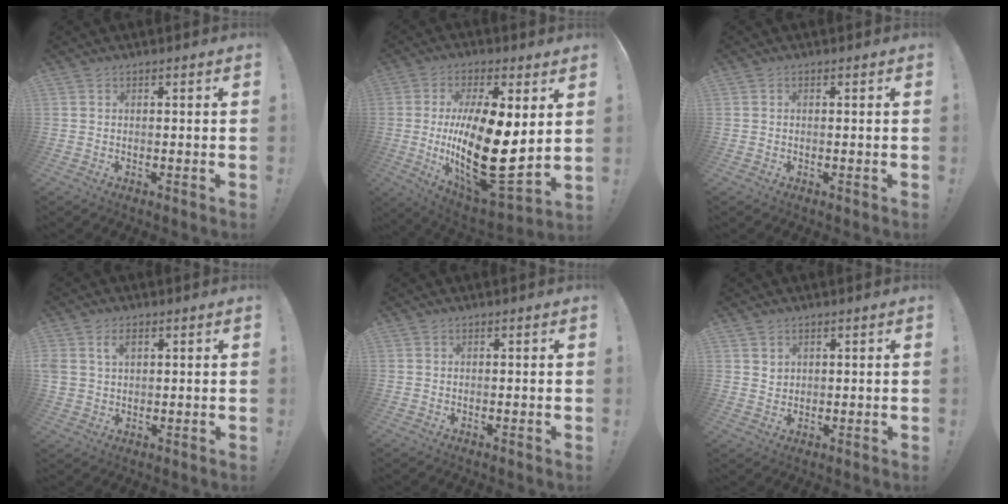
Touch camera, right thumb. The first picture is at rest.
{"total": 24.6, "force": [-0.1, 10.5, 22.3], "torque": [-0.399, -0.032, 0.008]}
{"total": 0.0}
{"total": 4.5, "force": [1.8, 3.3, 2.4], "torque": [-0.036, 0.001, 0.034]}
{"total": 0.0}
{"total": 2.8, "force": [1.8, 2.1, 0.5], "torque": [0.000, -0.010, 0.033]}